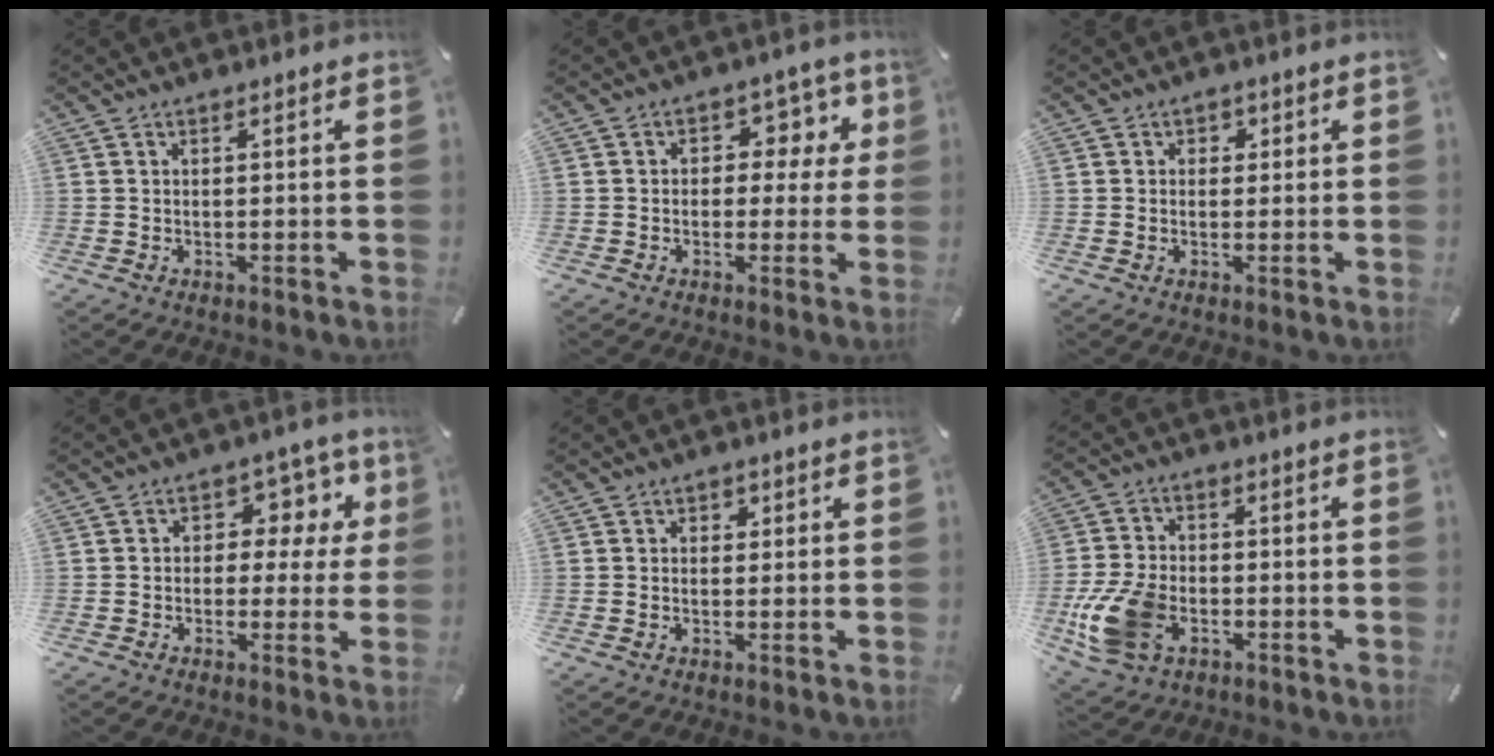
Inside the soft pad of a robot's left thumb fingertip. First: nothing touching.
{"total": 7.3, "force": [1.4, 5.9, 4.1], "torque": [-0.044, -0.002, 0.016]}
{"total": 2.0, "force": [-0.2, 1.8, 0.9], "torque": [-0.001, 0.000, -0.010]}
{"total": 8.7, "force": [1.8, 6.7, 5.2], "torque": [-0.062, -0.006, 0.027]}
{"total": 1.6, "force": [0.0, 1.5, 0.7], "torque": [0.001, 0.000, -0.007]}
{"total": 13.0, "force": [-4.3, 8.8, 8.5], "torque": [-0.185, 0.012, -0.073]}